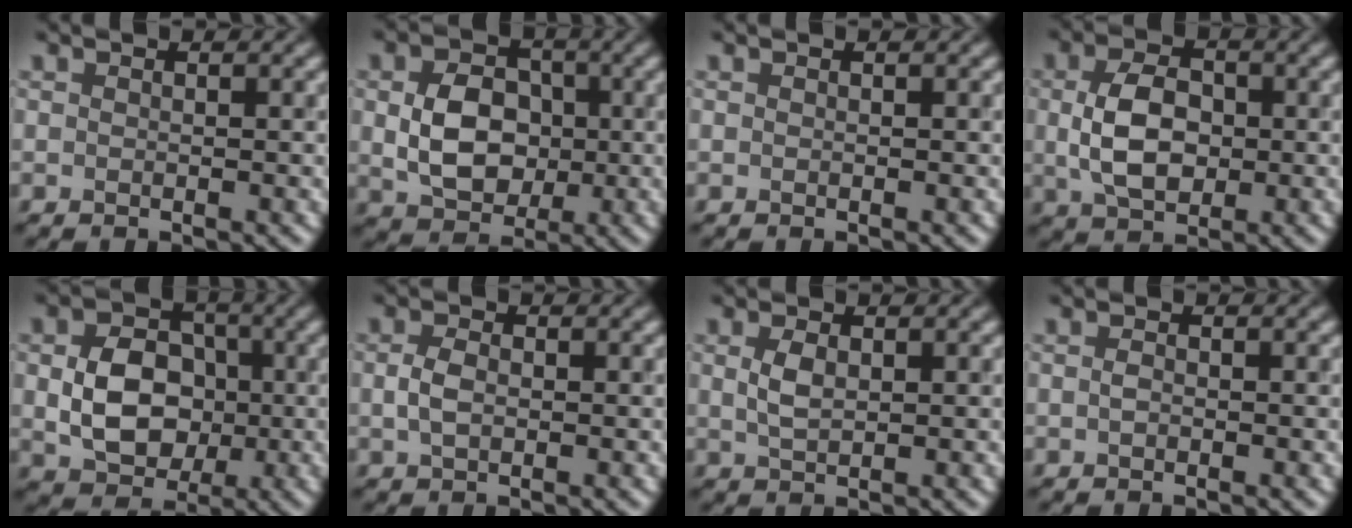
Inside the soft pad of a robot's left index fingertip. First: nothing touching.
{"total": 5.8, "force": [0.0, 4.4, 3.8], "torque": [-0.075, -0.003, 0.002]}
{"total": 0.0}
{"total": 5.3, "force": [0.0, 3.5, 4.0], "torque": [-0.081, 0.001, 0.001]}
{"total": 6.6, "force": [-0.2, 5.0, 4.3], "torque": [-0.080, -0.003, -0.001]}
{"total": 2.0, "force": [0.0, 1.3, 1.5], "torque": [-0.035, 0.001, -0.001]}
{"total": 2.0, "force": [0.5, 1.1, 1.6], "torque": [-0.040, 0.001, 0.012]}
{"total": 0.6, "force": [-0.1, 0.4, 0.5], "torque": [-0.012, 0.000, -0.002]}